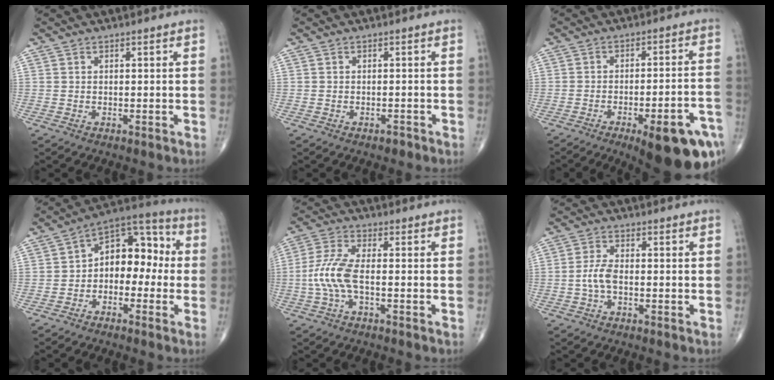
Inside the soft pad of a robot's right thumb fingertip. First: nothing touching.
{"total": 1.0, "force": [-0.8, 0.5, 0.4], "torque": [-0.005, 0.002, -0.012]}
{"total": 18.5, "force": [-9.7, 5.3, 14.8], "torque": [-0.136, 0.049, -0.122]}
{"total": 11.9, "force": [-0.9, 7.9, 8.8], "torque": [-0.088, 0.047, -0.035]}
{"total": 7.2, "force": [-1.5, 2.3, 6.6], "torque": [-0.171, 0.017, -0.034]}
{"total": 3.7, "force": [-0.8, 1.6, 3.2], "torque": [-0.074, 0.011, -0.020]}